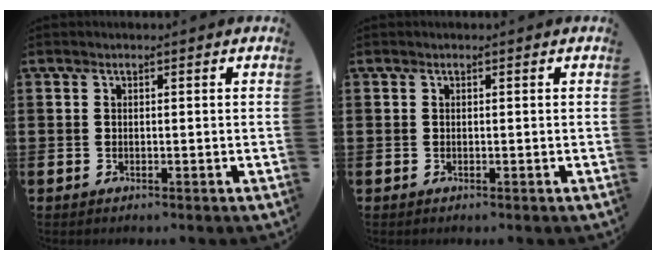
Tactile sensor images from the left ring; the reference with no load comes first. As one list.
[{"total": 0.0}]